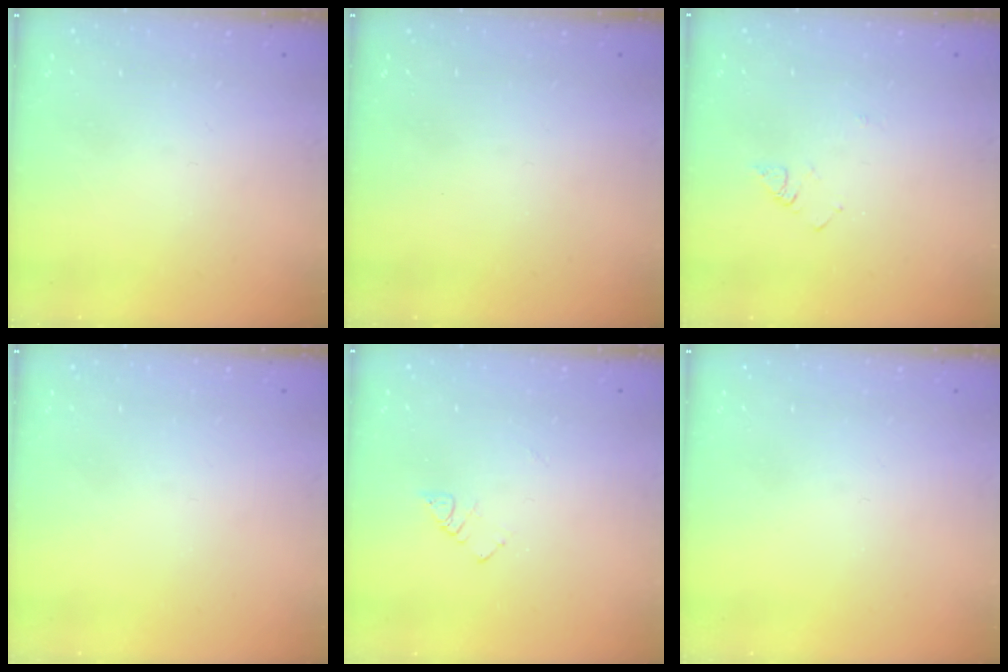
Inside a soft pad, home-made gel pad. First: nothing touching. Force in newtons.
{"total": 0.0}
{"total": 3.1, "press": 3.1, "slide": 0.5}
{"total": 0.0}
{"total": 4.0, "press": 4.0, "slide": 0.4}
{"total": 0.0}